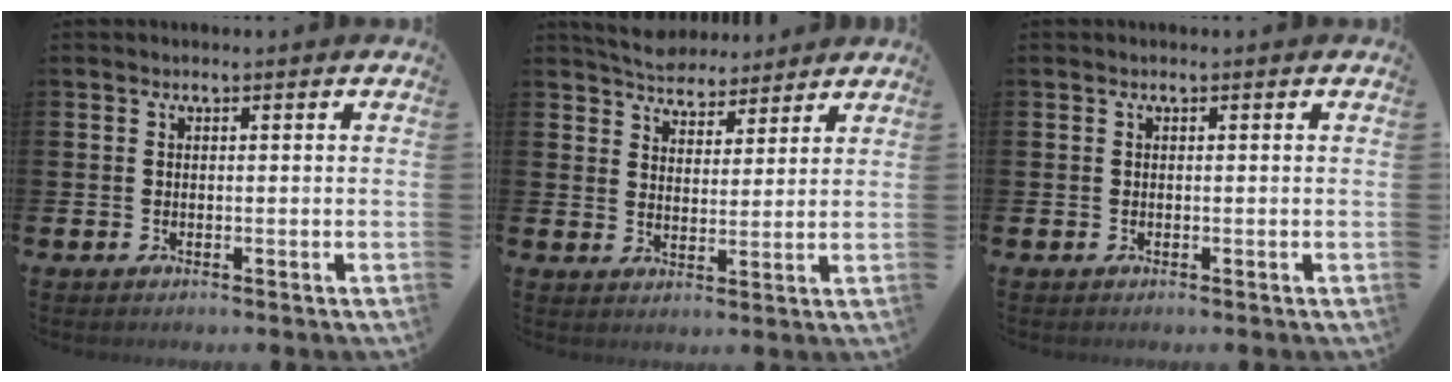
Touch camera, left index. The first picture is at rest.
{"total": 5.1, "force": [4.9, 1.3, 0.2], "torque": [-0.022, -0.027, 0.088]}
{"total": 0.0}